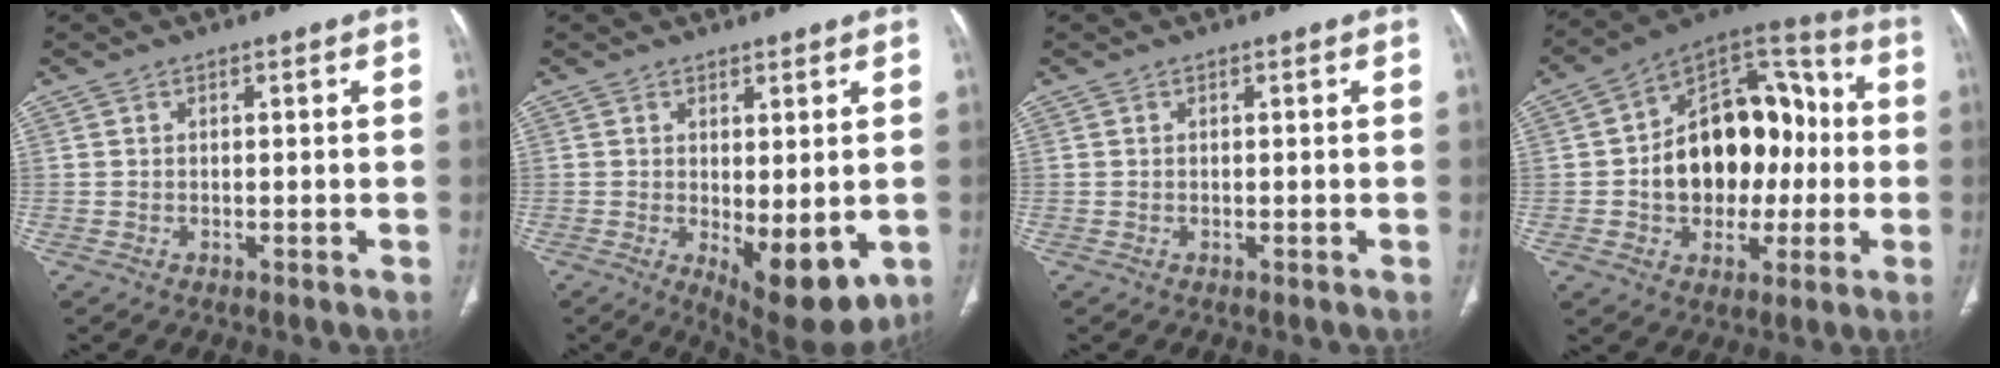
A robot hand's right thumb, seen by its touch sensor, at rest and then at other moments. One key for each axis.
{"total": 10.3, "fx": -2.0, "fy": 4.2, "fz": 9.2, "tx": -0.116, "ty": -0.024, "tz": -0.012}
{"total": 0.0}
{"total": 21.6, "fx": -0.9, "fy": 14.7, "fz": 15.8, "tx": -0.192, "ty": 0.043, "tz": -0.009}